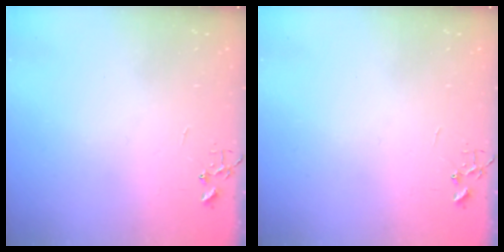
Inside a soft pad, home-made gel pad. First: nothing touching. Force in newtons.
{"total": 0.0}